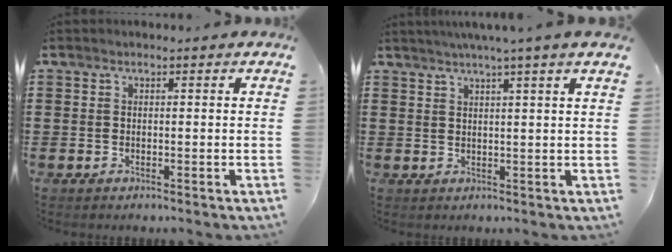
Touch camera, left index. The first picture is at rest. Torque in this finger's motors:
{"motor_torque": [1.27, -0.86, 0.63, 0.21]}